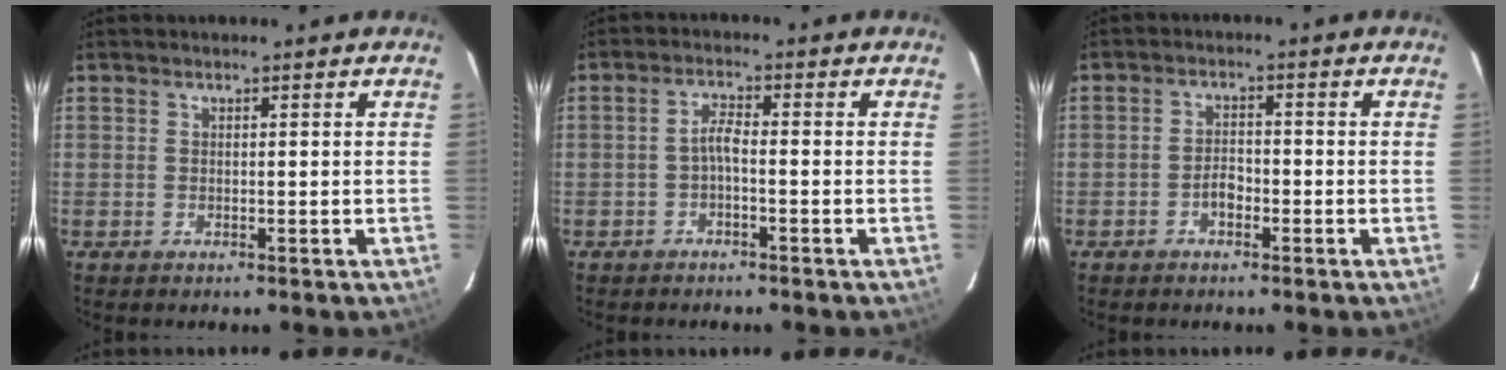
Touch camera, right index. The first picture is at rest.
{"total": 2.3, "force": [-1.2, 0.3, 1.9], "torque": [-0.043, 0.009, -0.025]}
{"total": 2.6, "force": [-1.6, 1.4, 1.6], "torque": [-0.031, 0.007, -0.029]}